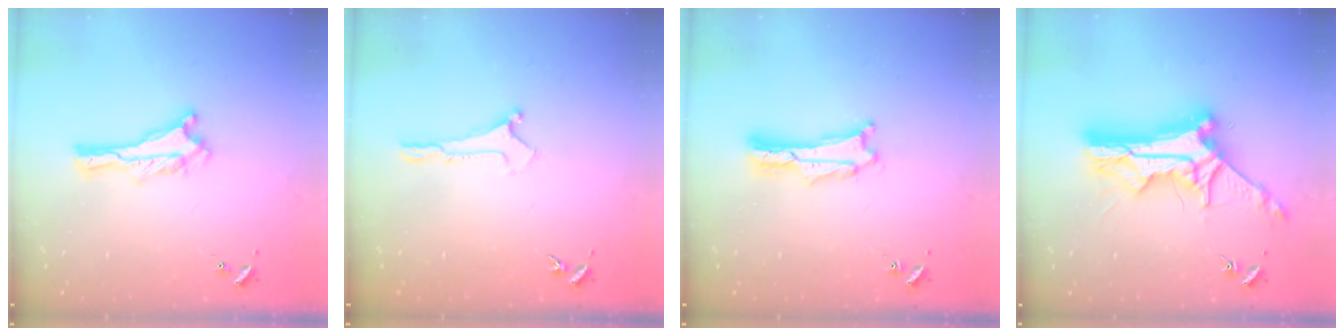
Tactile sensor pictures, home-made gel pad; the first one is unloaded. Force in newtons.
{"total": 0.0}
{"total": 1.7, "press": 1.7, "slide": 0.3}
{"total": 13.3, "press": 13.3, "slide": 1.1}